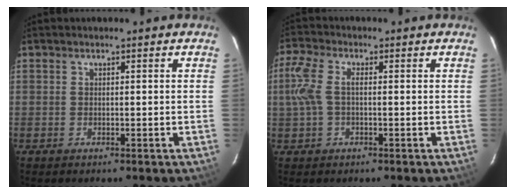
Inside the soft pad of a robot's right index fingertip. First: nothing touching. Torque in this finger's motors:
{"motor_torque": [0.68, -0.03, 0.39, 0.13]}